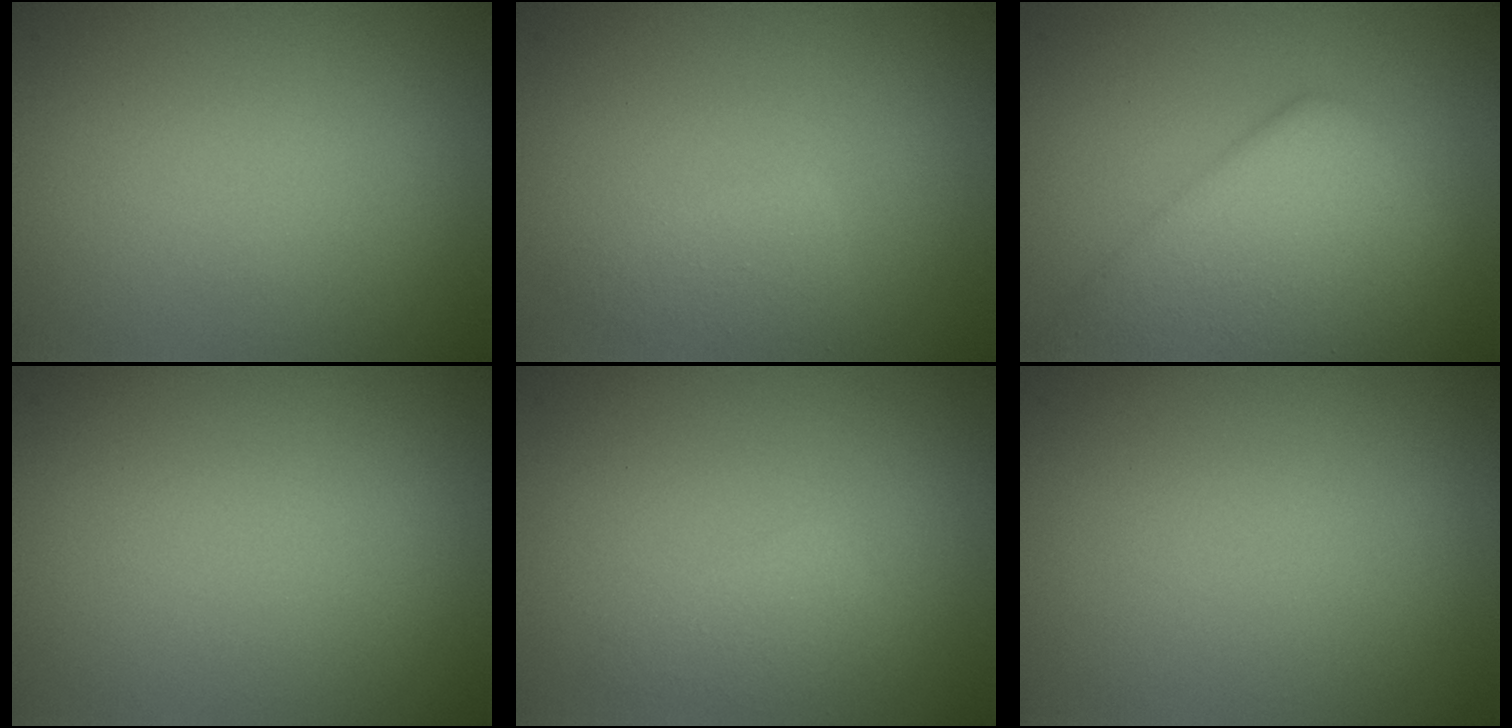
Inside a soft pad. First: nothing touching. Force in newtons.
{"total": 1.9, "press": 1.9, "slide": 0.0}
{"total": 8.3, "press": 8.3, "slide": 0.4}
{"total": 0.0}
{"total": 1.7, "press": 1.7, "slide": 0.1}
{"total": 0.0}